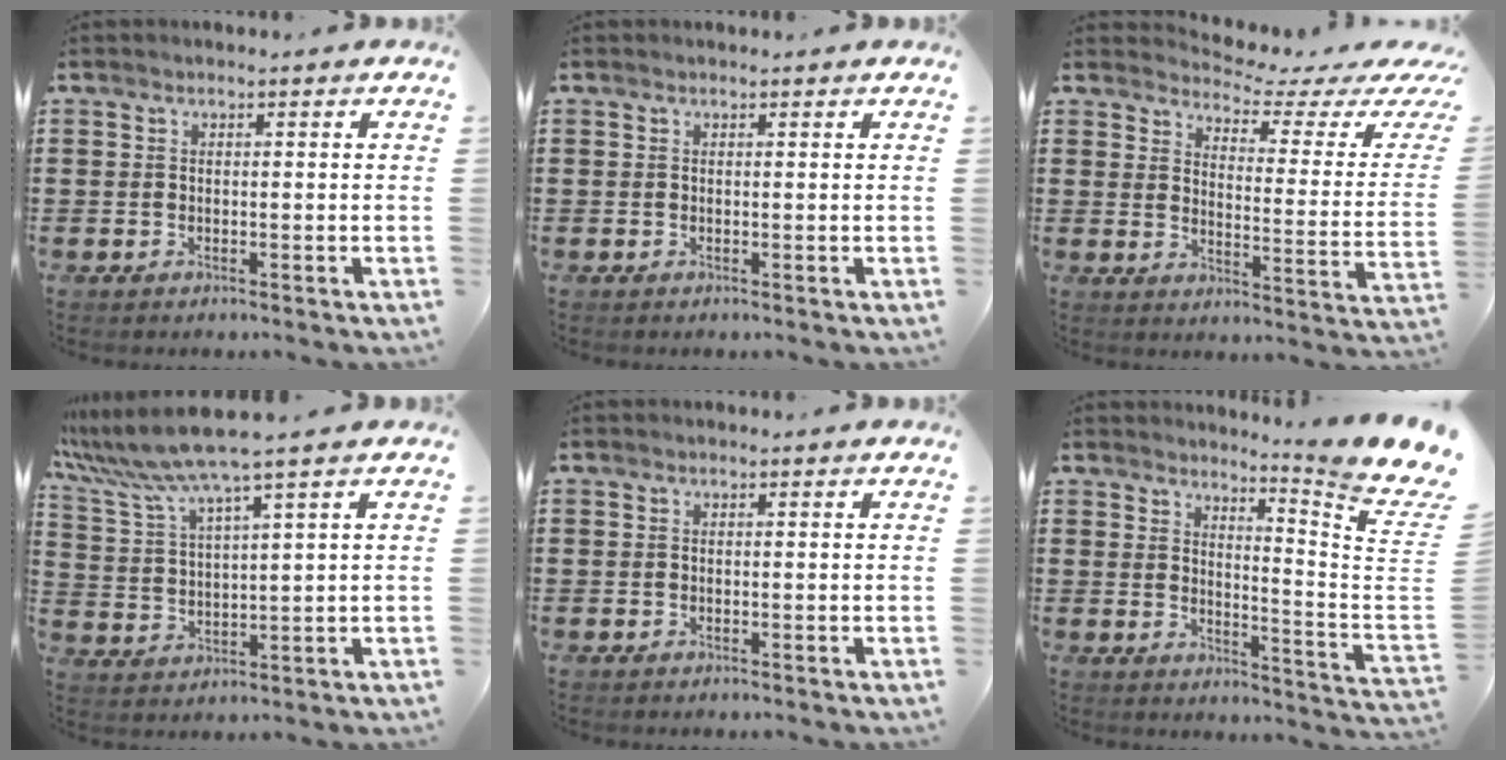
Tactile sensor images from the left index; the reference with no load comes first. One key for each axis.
{"total": 0.0}
{"total": 3.6, "fx": 3.2, "fy": 0.6, "fz": 1.6, "tx": -0.038, "ty": -0.033, "tz": 0.044}
{"total": 7.7, "fx": 6.1, "fy": -0.5, "fz": 4.6, "tx": -0.117, "ty": -0.030, "tz": 0.104}
{"total": 0.0}
{"total": 7.1, "fx": 5.5, "fy": -0.7, "fz": 4.6, "tx": -0.077, "ty": -0.058, "tz": 0.084}